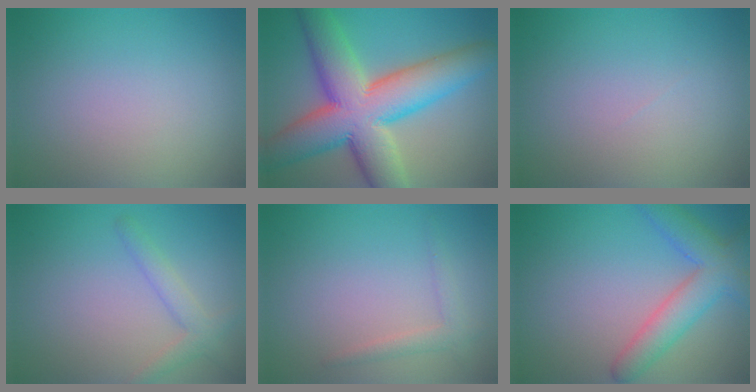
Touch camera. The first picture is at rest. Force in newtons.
{"total": 13.0, "press": 13.0, "slide": 0.5}
{"total": 0.0}
{"total": 2.4, "press": 2.4, "slide": 0.2}
{"total": 1.5, "press": 1.4, "slide": 0.1}
{"total": 5.3, "press": 5.3, "slide": 0.2}